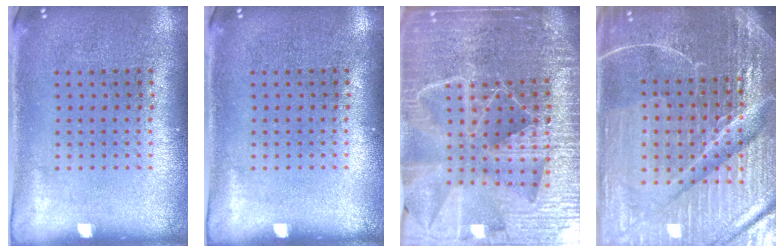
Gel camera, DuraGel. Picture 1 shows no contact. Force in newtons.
{"total": 0.0}
{"total": 6.4, "press": 5.5, "slide": 3.2}
{"total": 6.8, "press": 6.0, "slide": 3.3}